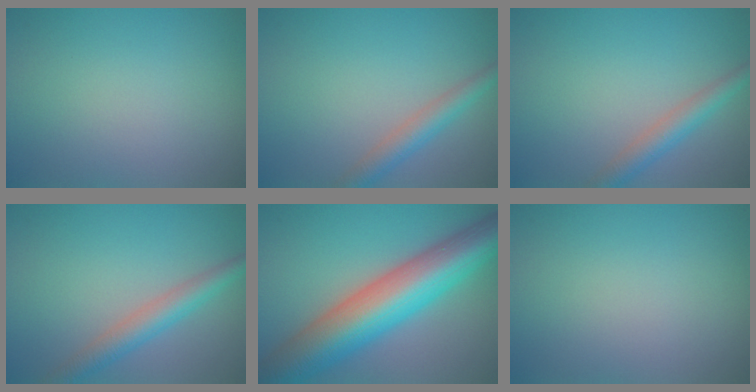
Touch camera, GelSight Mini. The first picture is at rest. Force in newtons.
{"total": 2.8, "press": 2.8, "slide": 0.2}
{"total": 2.8, "press": 2.8, "slide": 0.2}
{"total": 3.4, "press": 3.4, "slide": 0.1}
{"total": 12.0, "press": 12.0, "slide": 0.7}
{"total": 0.0}